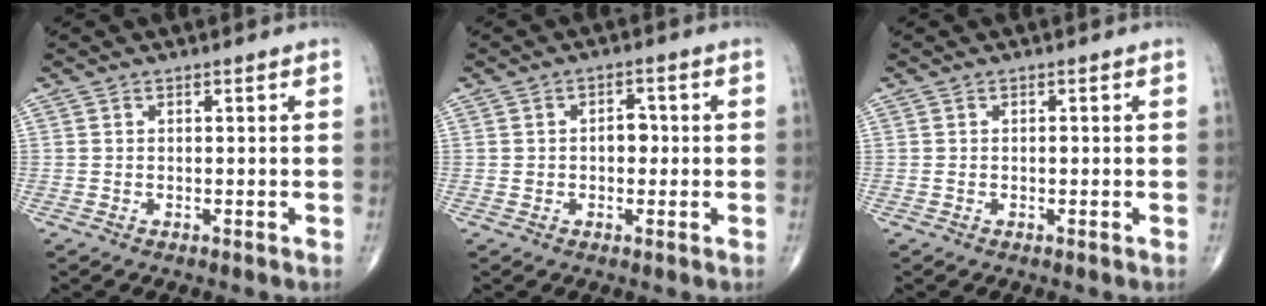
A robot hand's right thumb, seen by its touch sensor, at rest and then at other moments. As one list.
[{"total": 3.2, "force": [0.0, 2.3, 2.3], "torque": [-0.020, 0.012, -0.002]}, {"total": 0.6, "force": [-0.1, 0.3, 0.5], "torque": [-0.009, 0.000, 0.000]}]